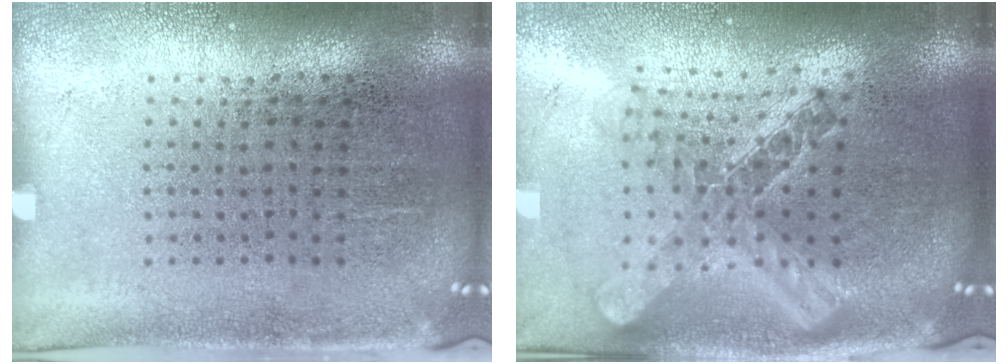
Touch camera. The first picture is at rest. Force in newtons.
{"total": 2.2, "press": 1.8, "slide": 1.3}